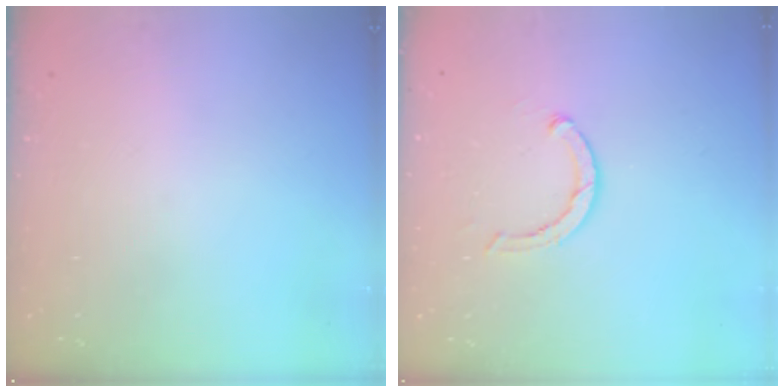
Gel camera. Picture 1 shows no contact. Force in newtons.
{"total": 2.6, "press": 2.5, "slide": 0.4}